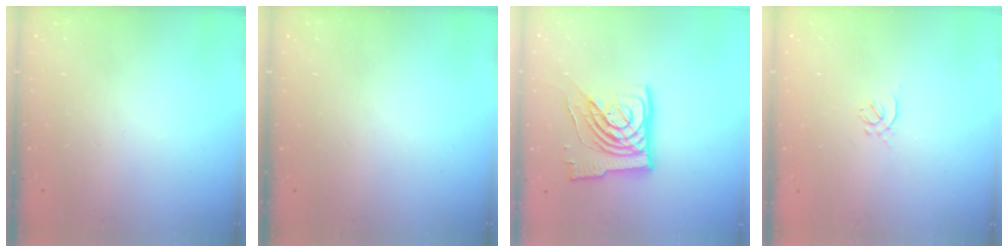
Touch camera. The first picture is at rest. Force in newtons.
{"total": 0.0}
{"total": 14.1, "press": 13.9, "slide": 2.0}
{"total": 0.7, "press": 0.5, "slide": 0.5}